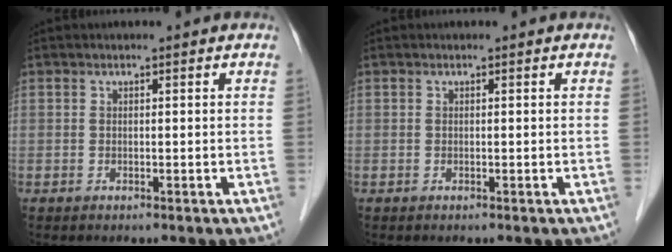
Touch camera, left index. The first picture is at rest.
{"total": 0.0}